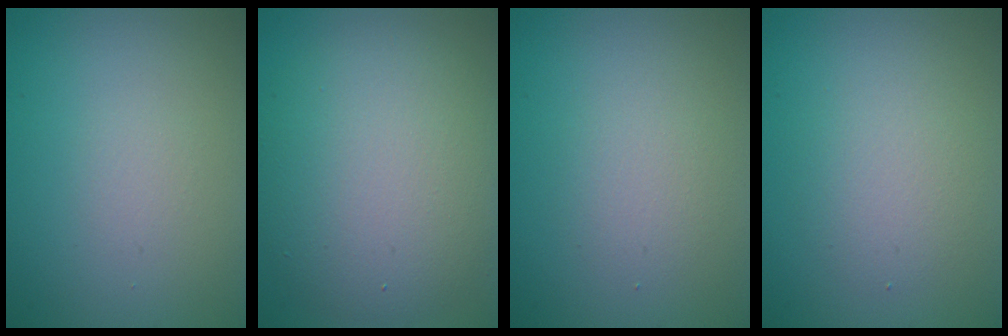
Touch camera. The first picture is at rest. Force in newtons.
{"total": 8.0, "press": 8.0, "slide": 0.5}
{"total": 1.8, "press": 1.8, "slide": 0.0}
{"total": 2.5, "press": 2.5, "slide": 0.2}